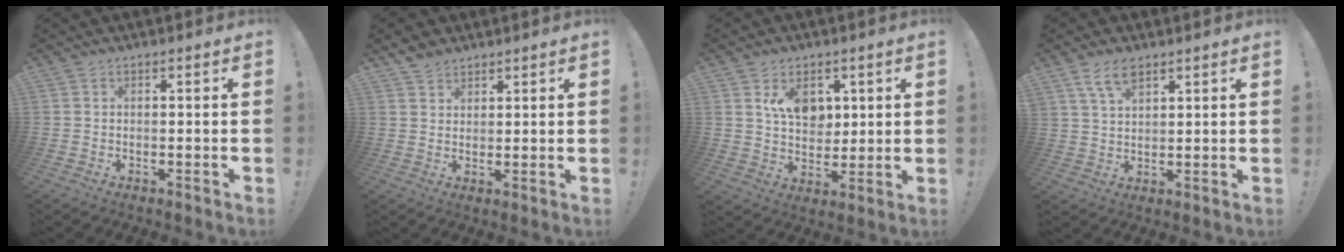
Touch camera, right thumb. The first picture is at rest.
{"total": 4.0, "force": [3.2, 2.2, 0.7], "torque": [-0.007, -0.019, 0.060]}
{"total": 9.8, "force": [4.2, 7.1, 5.2], "torque": [-0.079, -0.016, 0.083]}
{"total": 6.6, "force": [4.3, 3.0, 4.0], "torque": [-0.070, -0.014, 0.080]}